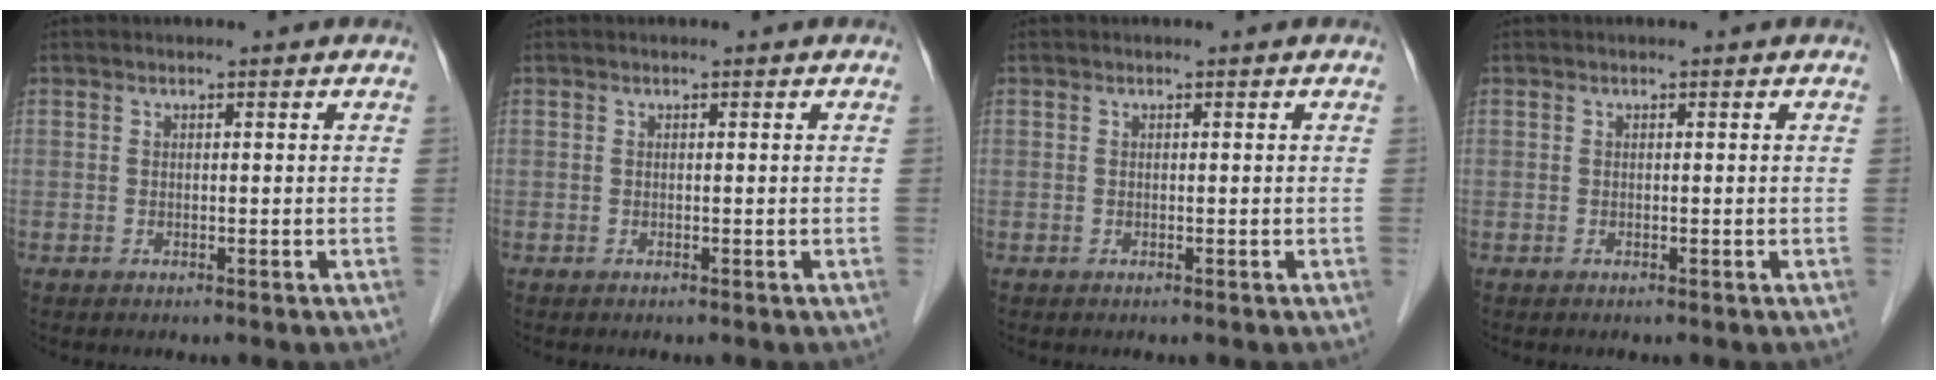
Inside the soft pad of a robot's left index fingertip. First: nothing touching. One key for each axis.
{"total": 0.0}
{"total": 0.0}
{"total": 0.0}